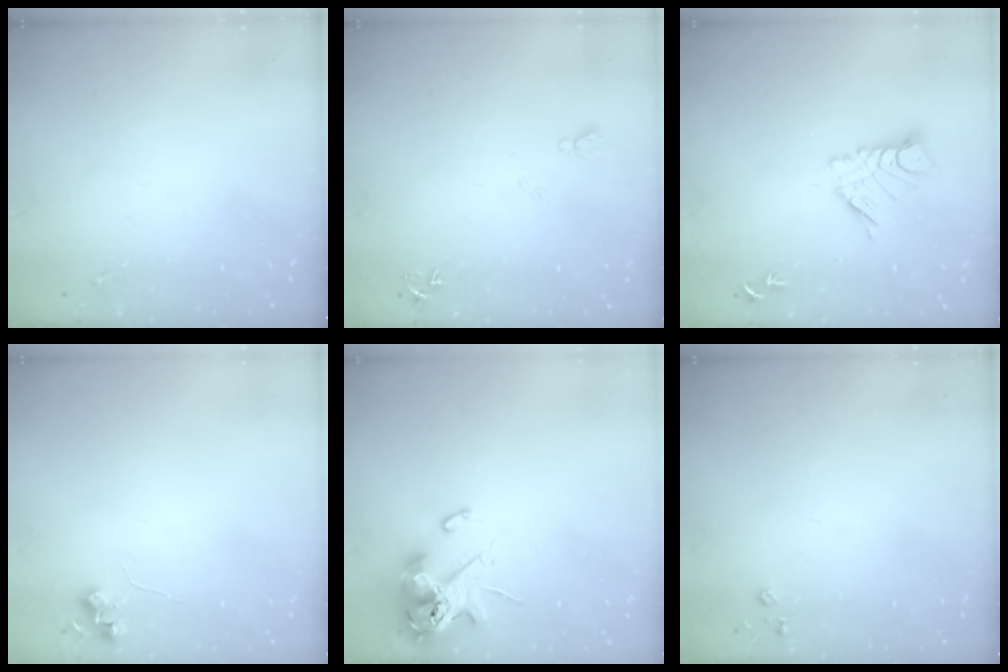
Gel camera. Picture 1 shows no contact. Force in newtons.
{"total": 6.2, "press": 6.1, "slide": 1.2}
{"total": 9.8, "press": 9.8, "slide": 0.9}
{"total": 6.0, "press": 5.9, "slide": 0.7}
{"total": 13.2, "press": 13.0, "slide": 2.3}
{"total": 2.8, "press": 2.8, "slide": 0.3}